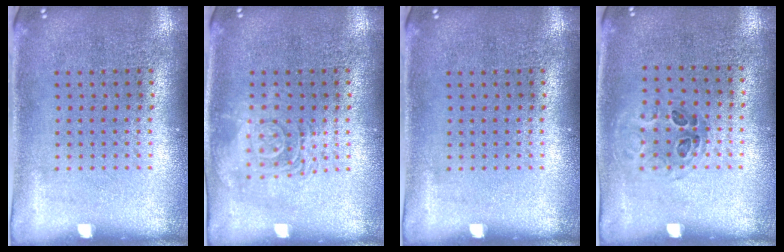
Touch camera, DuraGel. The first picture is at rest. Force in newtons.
{"total": 2.8, "press": 2.8, "slide": 0.4}
{"total": 0.0}
{"total": 1.0, "press": 0.7, "slide": 0.7}